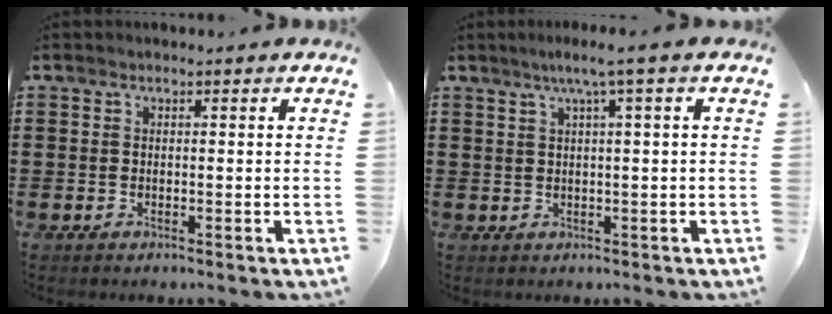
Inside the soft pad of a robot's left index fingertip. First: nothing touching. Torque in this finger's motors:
{"motor_torque": [1.84, 0.30, 0.08, 0.05]}